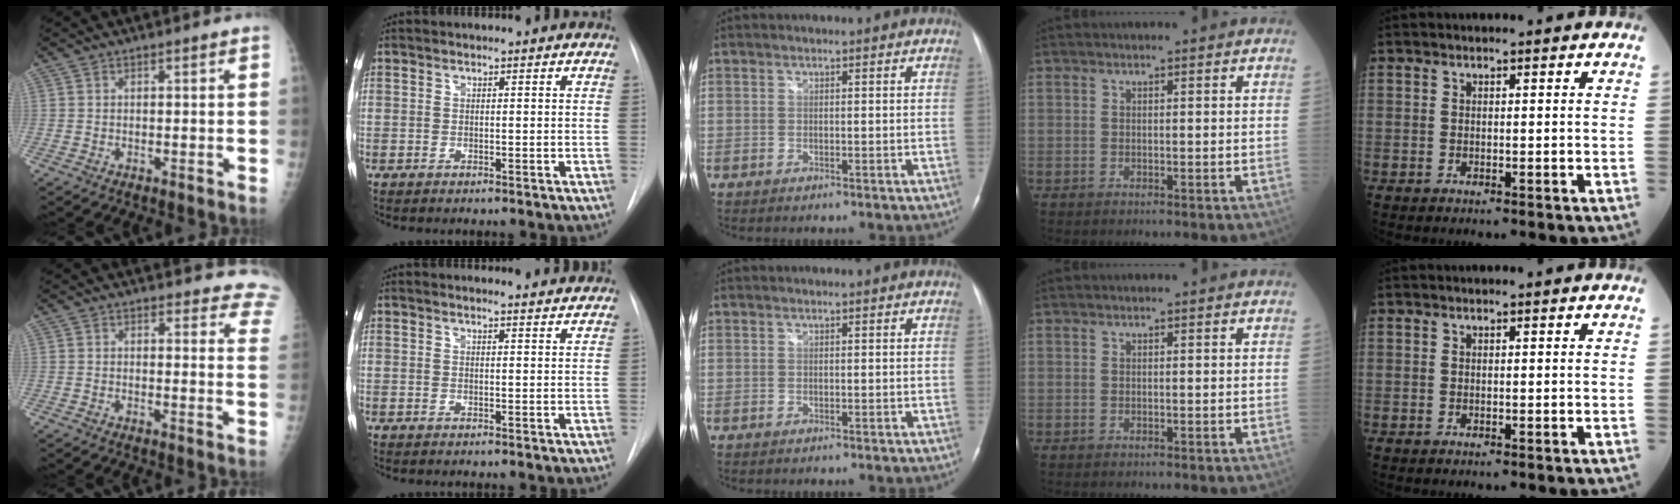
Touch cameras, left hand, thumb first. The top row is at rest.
{"thumb": {"total": 11.2, "force": [10.4, 3.8, 1.7], "torque": [0.041, -0.070, 0.075]}, "index": {"total": 6.3, "force": [6.2, 0.6, 0.8], "torque": [-0.007, 0.005, 0.058]}}